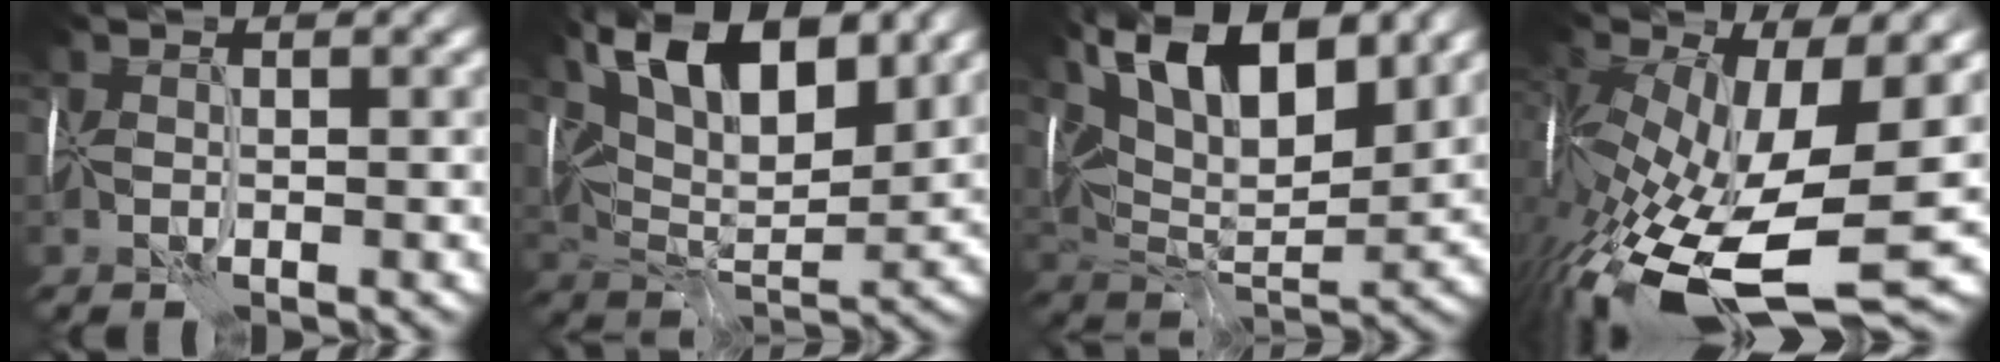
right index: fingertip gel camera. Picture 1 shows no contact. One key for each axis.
{"total": 11.7, "fx": 5.6, "fy": 5.2, "fz": 8.8, "tx": -0.143, "ty": 0.009, "tz": 0.092}
{"total": 13.5, "fx": 6.4, "fy": 5.9, "fz": 10.3, "tx": -0.167, "ty": 0.019, "tz": 0.105}
{"total": 15.3, "fx": -5.0, "fy": 6.4, "fz": 12.9, "tx": -0.269, "ty": -0.032, "tz": -0.076}